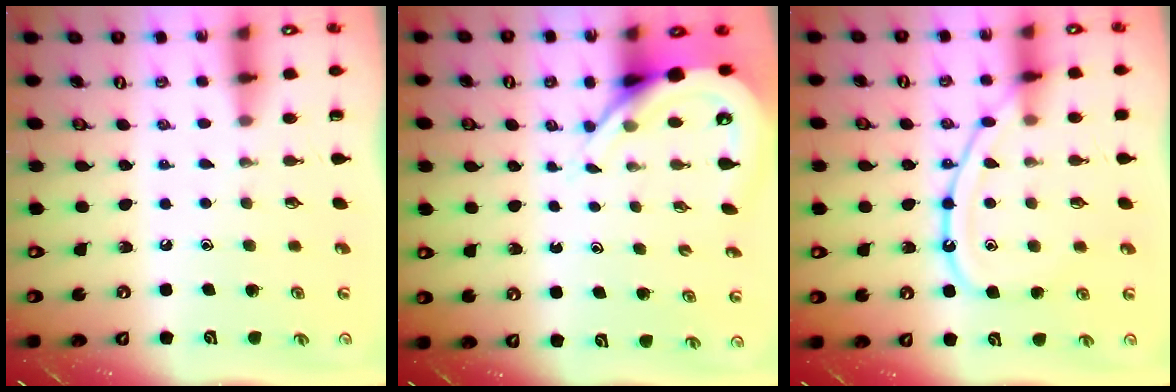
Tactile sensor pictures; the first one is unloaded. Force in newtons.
{"total": 6.1, "press": 6.0, "slide": 0.8}
{"total": 13.3, "press": 13.3, "slide": 1.2}